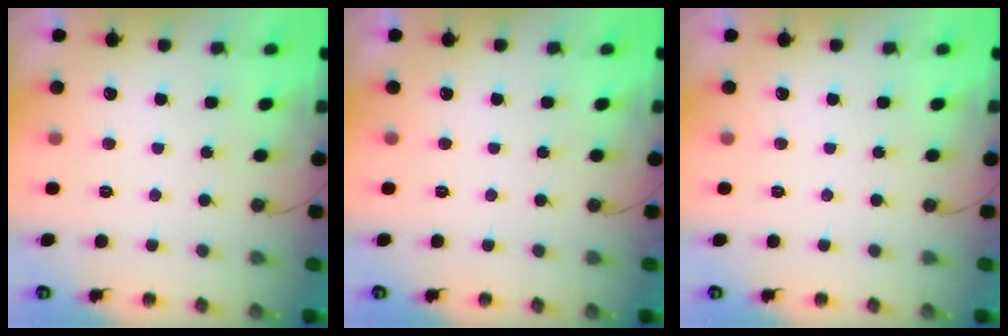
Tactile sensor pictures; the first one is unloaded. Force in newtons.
{"total": 0.0}
{"total": 0.0}